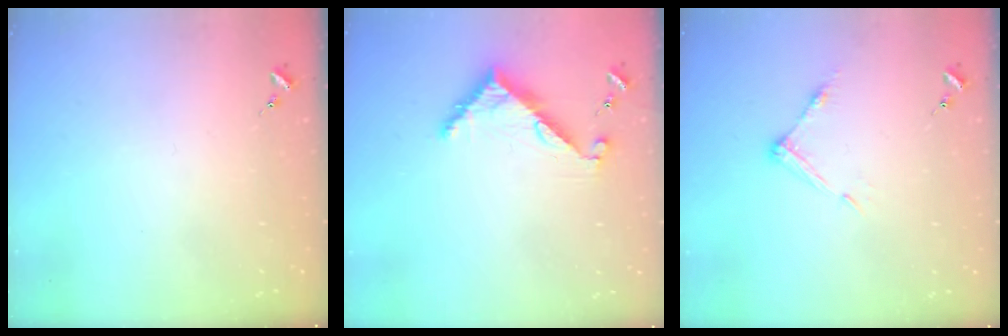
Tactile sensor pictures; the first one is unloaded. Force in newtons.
{"total": 7.3, "press": 7.3, "slide": 0.6}
{"total": 6.8, "press": 6.7, "slide": 0.4}